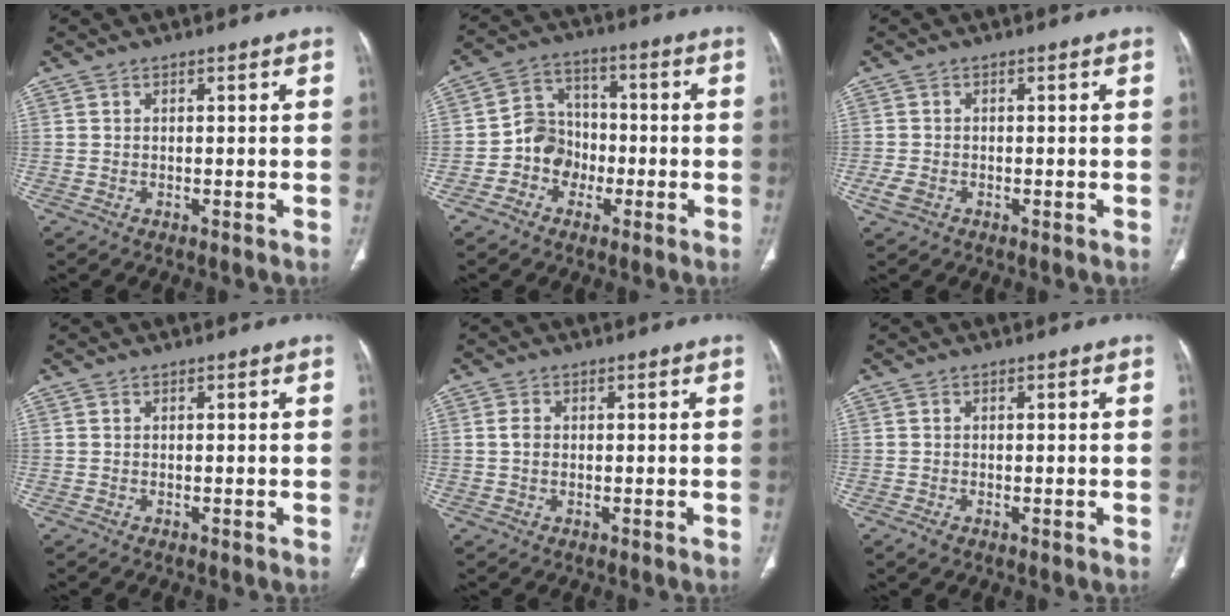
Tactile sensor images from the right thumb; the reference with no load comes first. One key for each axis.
{"total": 8.3, "fx": -2.6, "fy": 7.4, "fz": 2.8, "tx": -0.011, "ty": 0.034, "tz": -0.055}
{"total": 2.5, "fx": -1.0, "fy": 1.8, "fz": 1.4, "tx": -0.031, "ty": 0.002, "tz": -0.017}
{"total": 0.0}
{"total": 2.1, "fx": 0.1, "fy": 1.6, "fz": 1.4, "tx": -0.026, "ty": 0.002, "tz": 0.002}
{"total": 1.4, "fx": -0.6, "fy": 0.8, "fz": 1.0, "tx": -0.023, "ty": -0.002, "tz": -0.009}